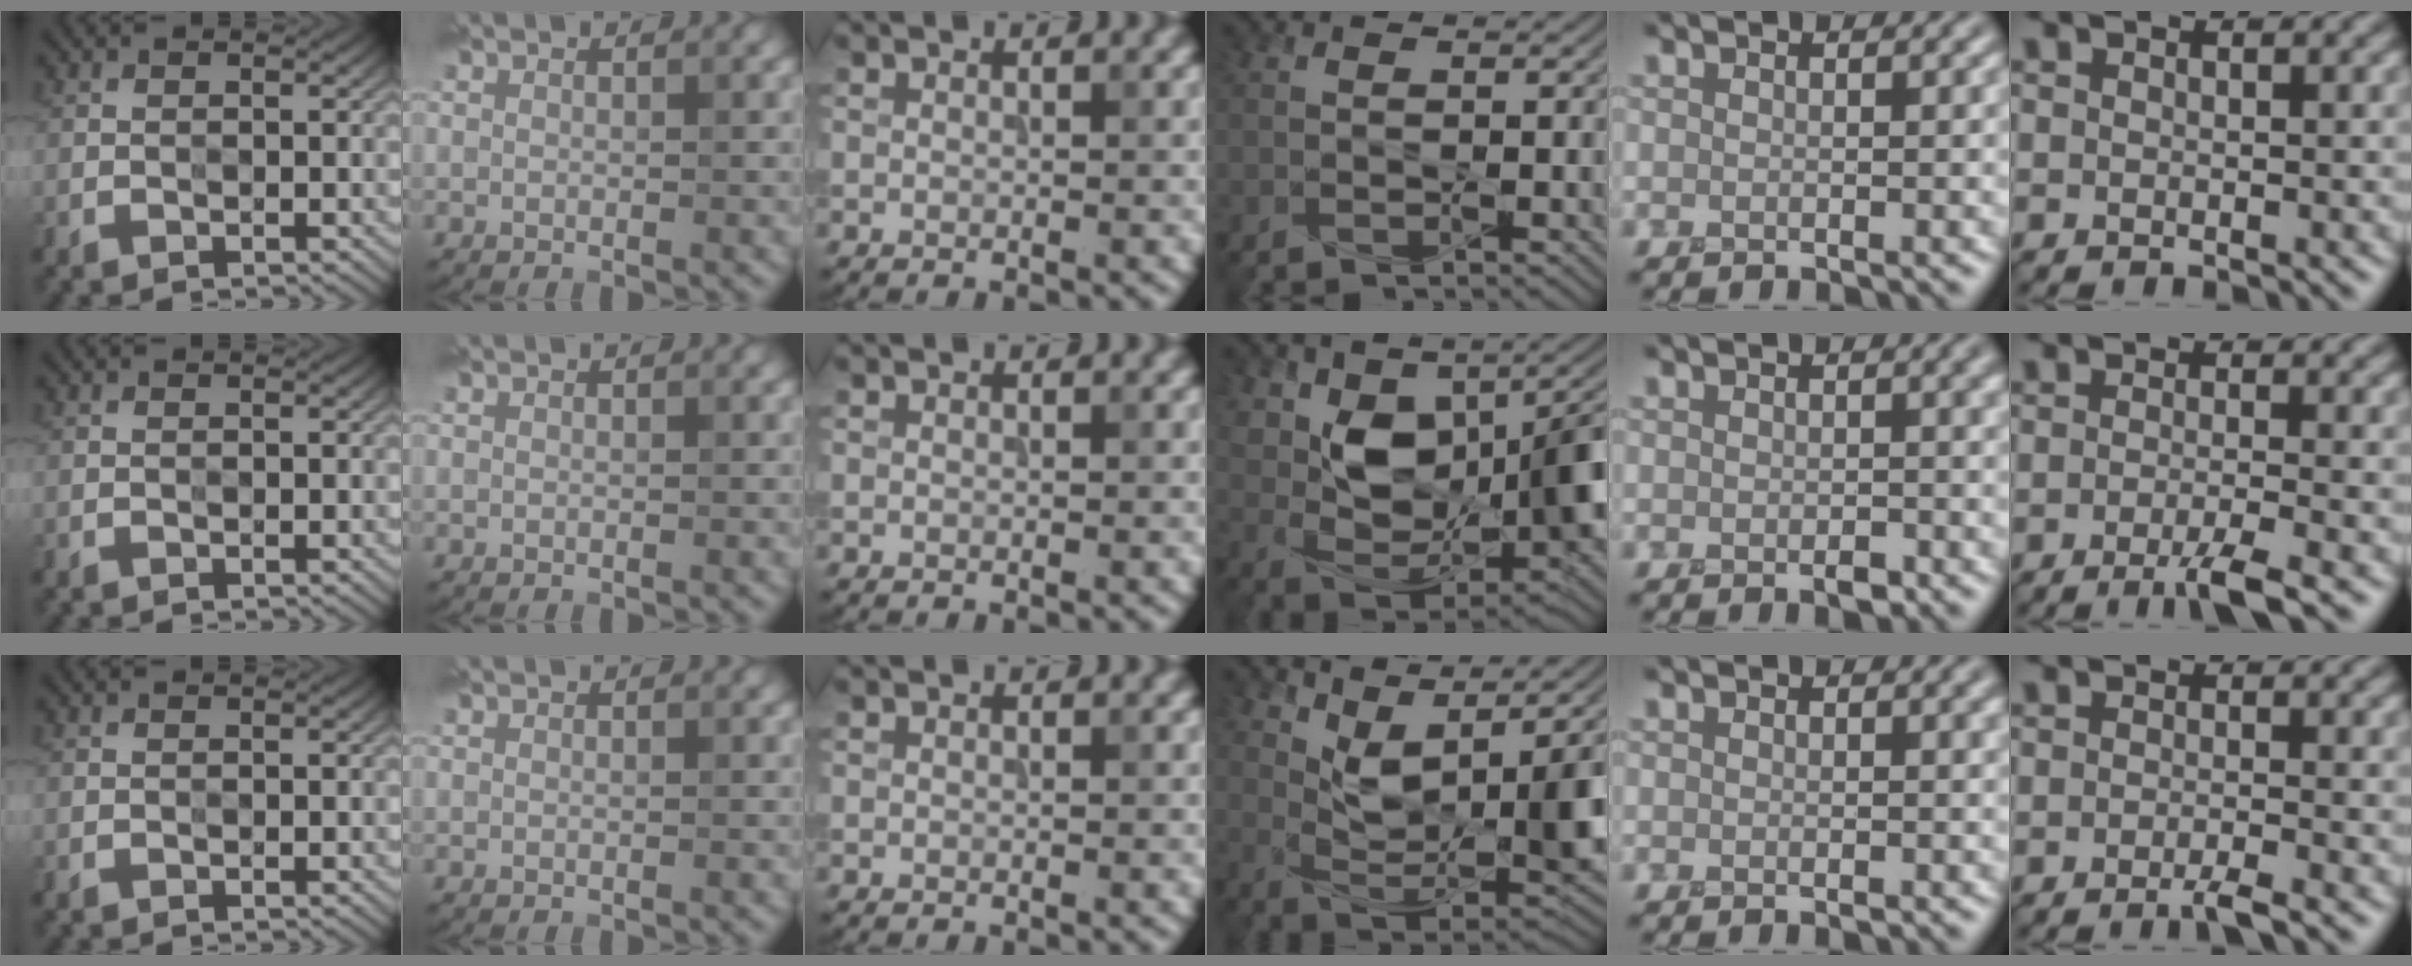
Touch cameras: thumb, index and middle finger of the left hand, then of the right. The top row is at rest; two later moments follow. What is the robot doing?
{"motion": "squeeze", "object": "stress ball aka squeeze ball"}